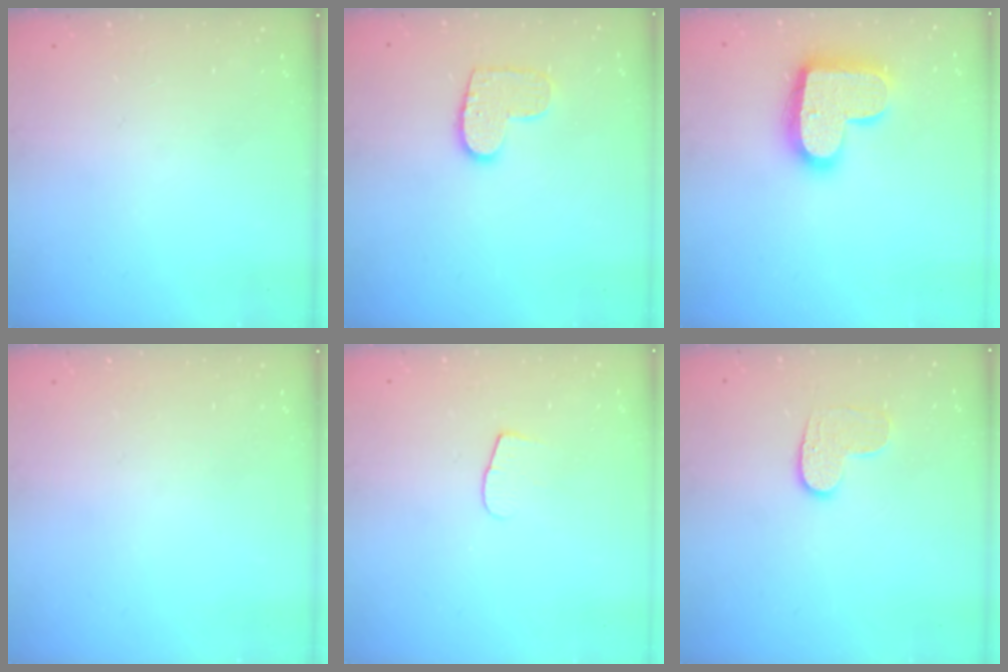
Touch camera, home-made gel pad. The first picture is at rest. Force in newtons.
{"total": 9.7, "press": 9.7, "slide": 0.3}
{"total": 17.6, "press": 17.5, "slide": 1.0}
{"total": 0.0}
{"total": 5.2, "press": 5.2, "slide": 0.6}
{"total": 7.0, "press": 7.0, "slide": 0.2}